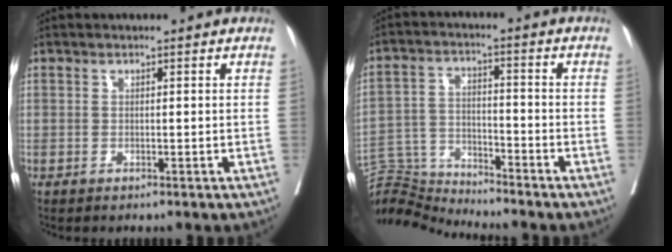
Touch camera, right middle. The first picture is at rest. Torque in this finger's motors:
{"motor_torque": [-0.50, -0.30, -0.30, -0.13]}